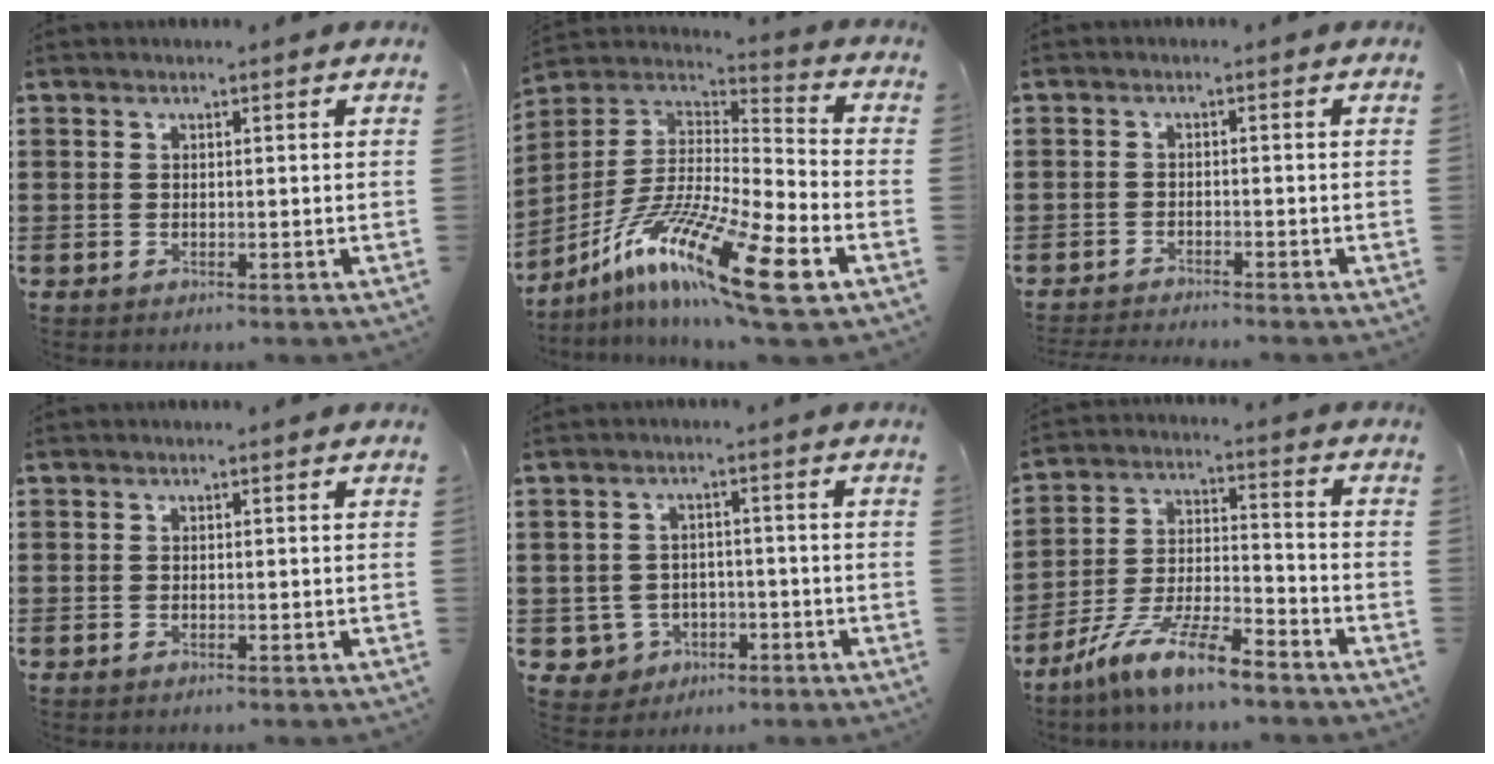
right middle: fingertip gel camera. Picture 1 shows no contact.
{"total": 16.2, "force": [-9.9, 2.2, 12.7], "torque": [-0.253, 0.010, -0.182]}
{"total": 1.8, "force": [-1.8, -0.1, 0.1], "torque": [-0.005, 0.001, -0.037]}
{"total": 0.0}
{"total": 3.9, "force": [-1.9, 3.2, 1.0], "torque": [-0.042, 0.001, -0.043]}
{"total": 10.1, "force": [-8.3, 0.8, 5.6], "torque": [-0.120, 0.004, -0.165]}